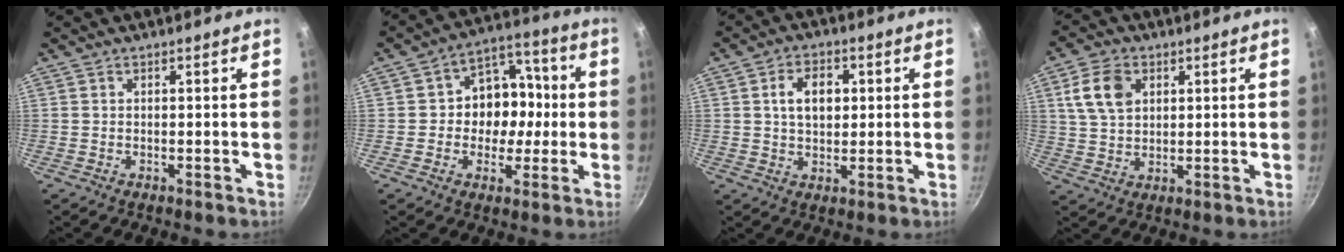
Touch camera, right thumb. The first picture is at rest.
{"total": 12.1, "force": [-0.4, 9.9, 7.0], "torque": [-0.046, 0.026, -0.020]}
{"total": 7.1, "force": [1.4, 4.8, 5.0], "torque": [-0.064, 0.005, 0.020]}
{"total": 8.9, "force": [3.0, 6.1, 5.6], "torque": [-0.093, -0.002, 0.058]}